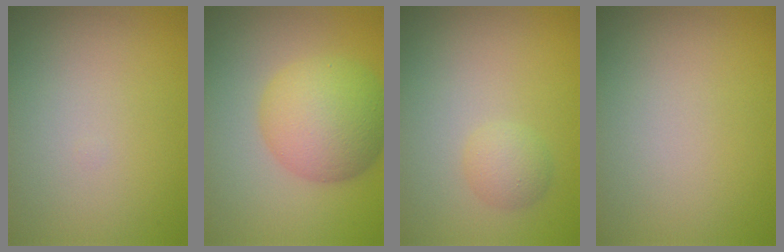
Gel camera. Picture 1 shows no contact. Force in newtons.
{"total": 7.1, "press": 7.1, "slide": 0.0}
{"total": 1.7, "press": 1.7, "slide": 0.2}
{"total": 0.0}